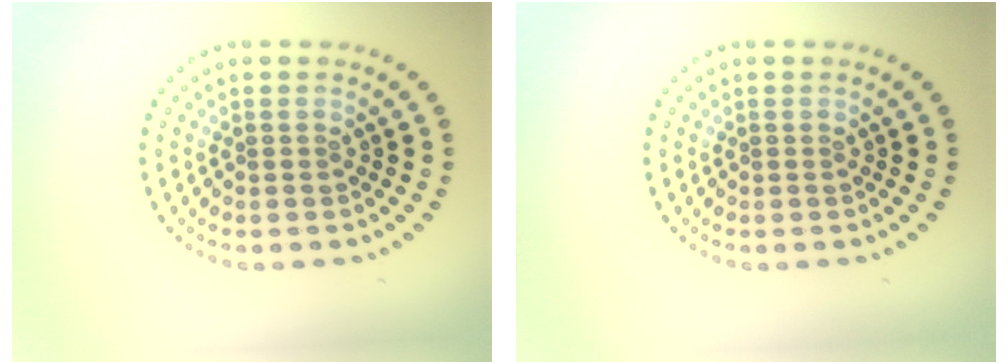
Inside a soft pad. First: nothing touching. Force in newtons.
{"total": 0.0}